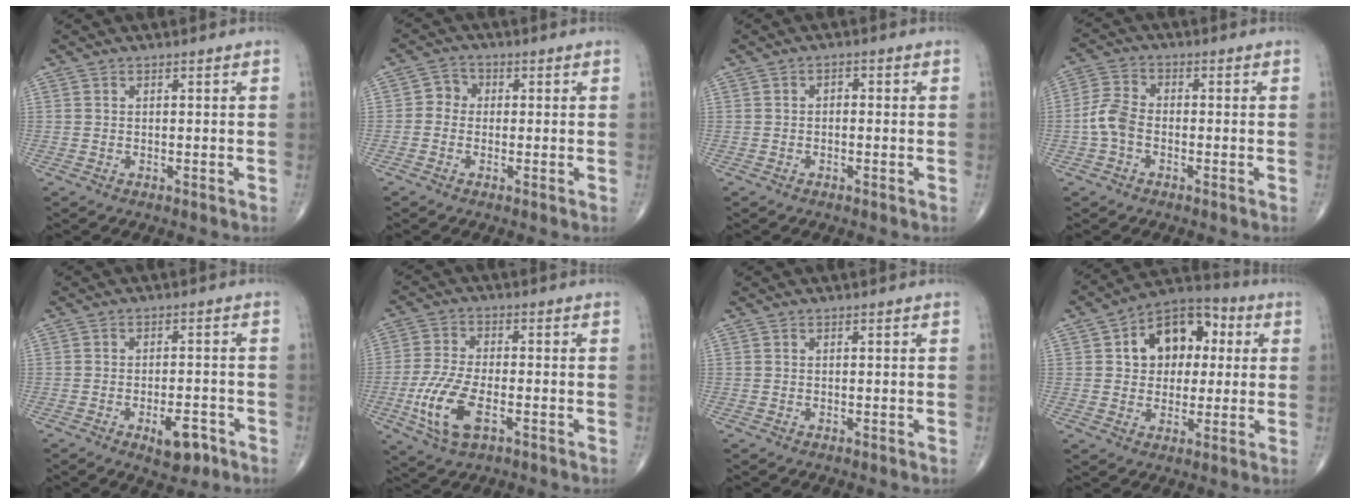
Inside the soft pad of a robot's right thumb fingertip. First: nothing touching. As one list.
[{"total": 3.3, "force": [-0.3, 2.9, 1.4], "torque": [-0.004, 0.009, -0.019]}, {"total": 1.3, "force": [-0.2, 0.8, 1.0], "torque": [-0.004, 0.003, -0.009]}, {"total": 5.7, "force": [-1.6, 3.8, 3.9], "torque": [-0.083, 0.020, -0.041]}, {"total": 5.9, "force": [-3.1, 2.6, 4.3], "torque": [-0.049, 0.015, -0.040]}, {"total": 10.5, "force": [-3.6, 4.8, 8.6], "torque": [-0.188, 0.007, -0.068]}, {"total": 0.0}, {"total": 14.0, "force": [3.1, 10.0, 9.3], "torque": [-0.090, 0.019, 0.037]}]